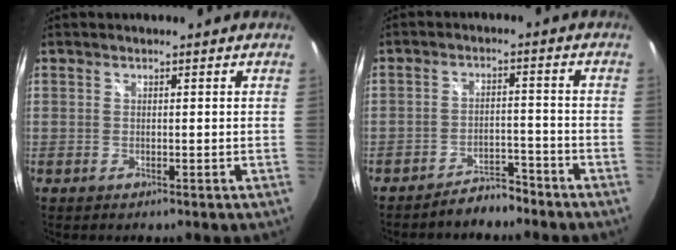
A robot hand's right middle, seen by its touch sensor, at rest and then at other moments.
{"total": 5.2, "force": [-4.8, 1.5, 1.2], "torque": [-0.033, 0.011, -0.071]}